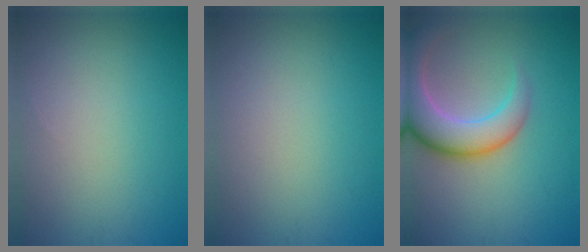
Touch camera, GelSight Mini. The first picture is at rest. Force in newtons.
{"total": 0.0}
{"total": 7.2, "press": 7.1, "slide": 0.7}